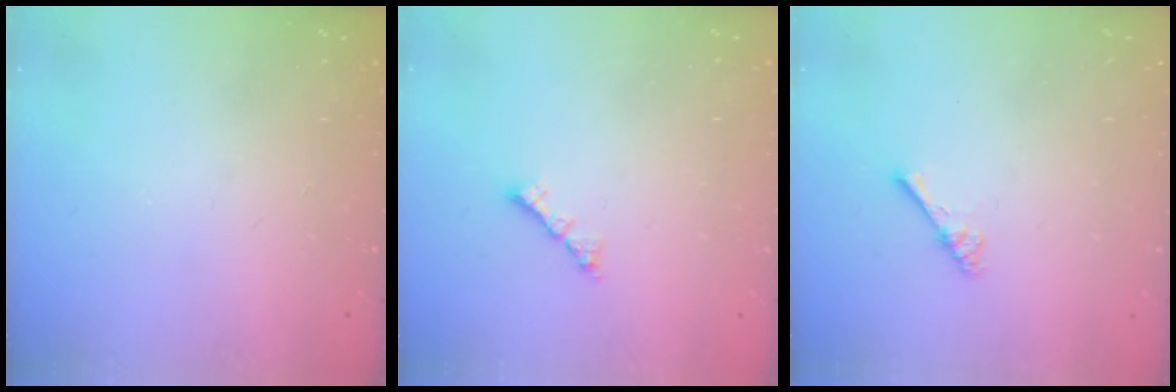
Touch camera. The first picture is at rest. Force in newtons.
{"total": 1.8, "press": 1.7, "slide": 0.6}
{"total": 2.4, "press": 2.4, "slide": 0.4}